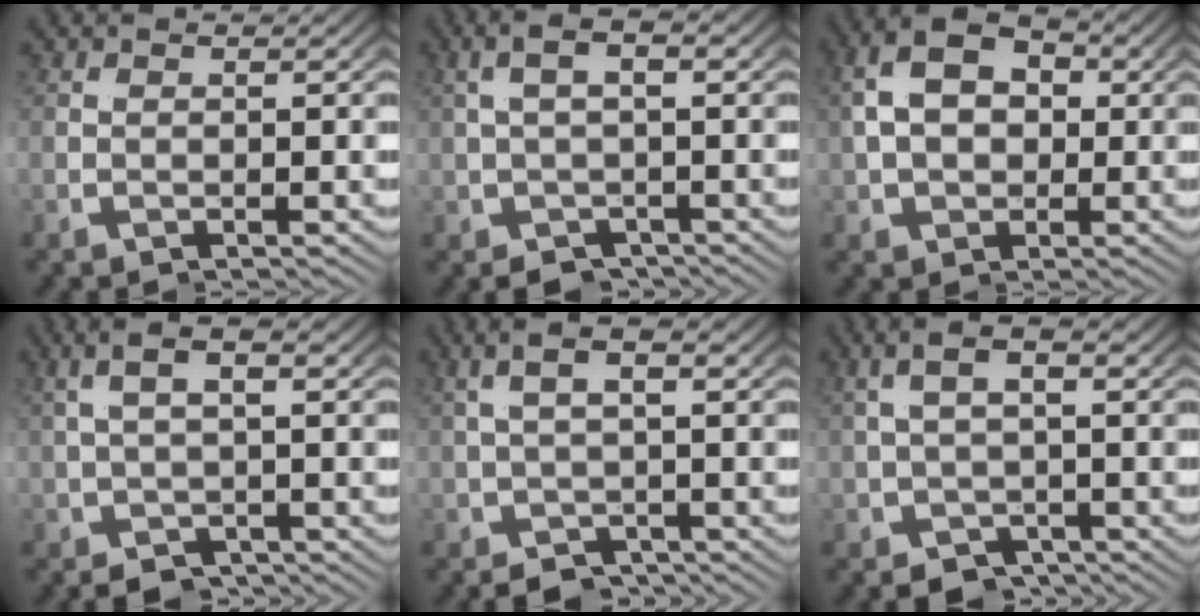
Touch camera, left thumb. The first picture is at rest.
{"total": 3.0, "force": [-0.7, 1.6, 2.4], "torque": [-0.033, 0.003, -0.014]}
{"total": 8.3, "force": [1.7, 5.8, 5.6], "torque": [-0.088, -0.003, 0.033]}
{"total": 2.8, "force": [-0.6, 1.3, 2.4], "torque": [-0.030, 0.005, -0.011]}
{"total": 3.0, "force": [-0.8, 1.5, 2.5], "torque": [-0.034, 0.004, -0.015]}
{"total": 4.2, "force": [-0.6, 2.6, 3.2], "torque": [-0.051, -0.004, -0.009]}